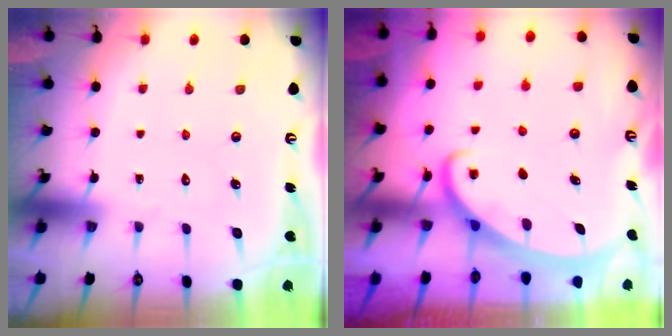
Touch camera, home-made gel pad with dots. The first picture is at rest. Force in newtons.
{"total": 2.6, "press": 2.5, "slide": 0.3}